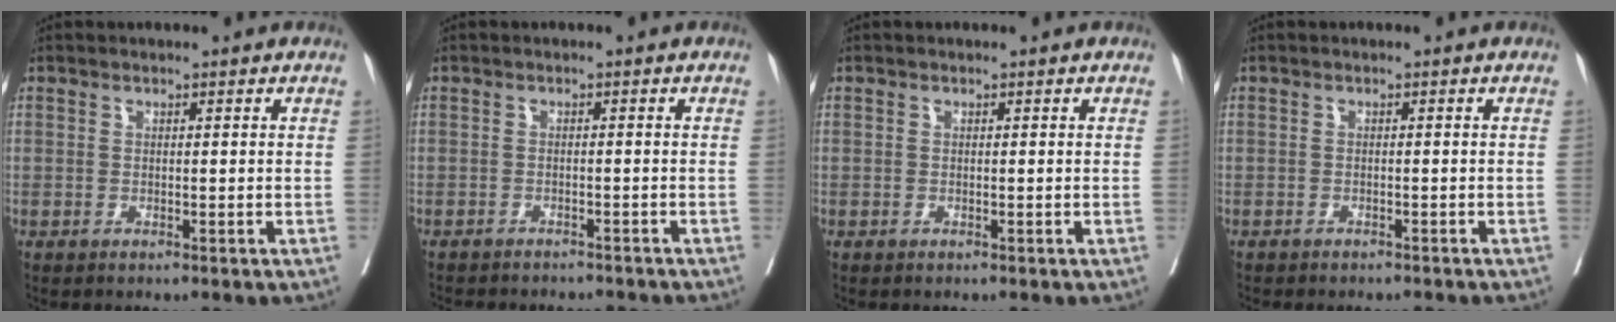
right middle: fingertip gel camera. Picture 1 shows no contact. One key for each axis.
{"total": 9.0, "fx": -8.3, "fy": 2.2, "fz": 2.5, "tx": -0.041, "ty": -0.006, "tz": -0.100}
{"total": 0.0}
{"total": 4.2, "fx": -3.7, "fy": 1.4, "fz": 1.3, "tx": -0.018, "ty": -0.005, "tz": -0.045}